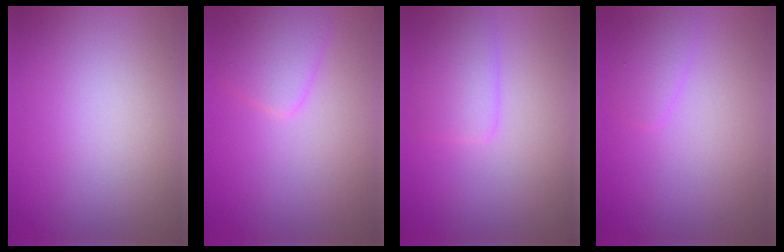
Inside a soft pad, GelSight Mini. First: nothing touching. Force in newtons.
{"total": 2.7, "press": 2.7, "slide": 0.1}
{"total": 2.5, "press": 2.5, "slide": 0.1}
{"total": 1.4, "press": 1.4, "slide": 0.1}